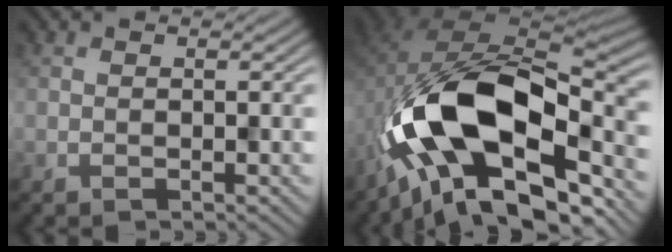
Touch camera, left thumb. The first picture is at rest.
{"total": 16.7, "force": [-6.2, 8.8, 12.8], "torque": [-0.216, -0.008, -0.118]}